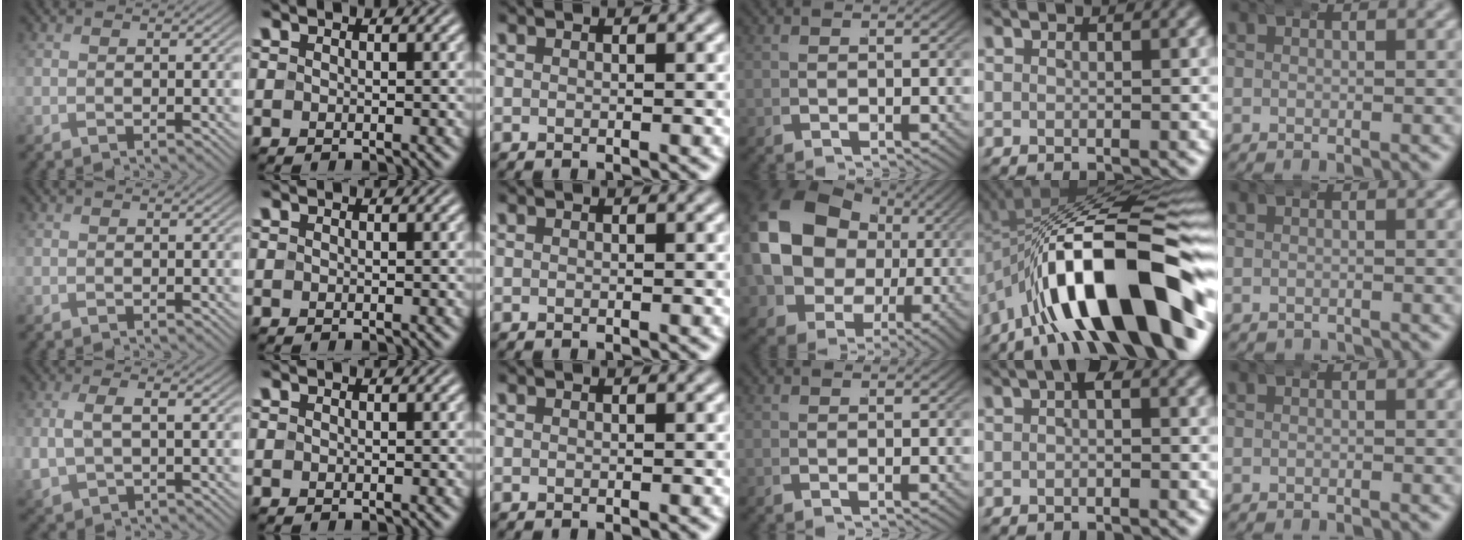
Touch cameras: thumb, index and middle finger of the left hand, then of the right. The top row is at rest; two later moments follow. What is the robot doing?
{"motion": "wrap", "object": "aluminum foil"}